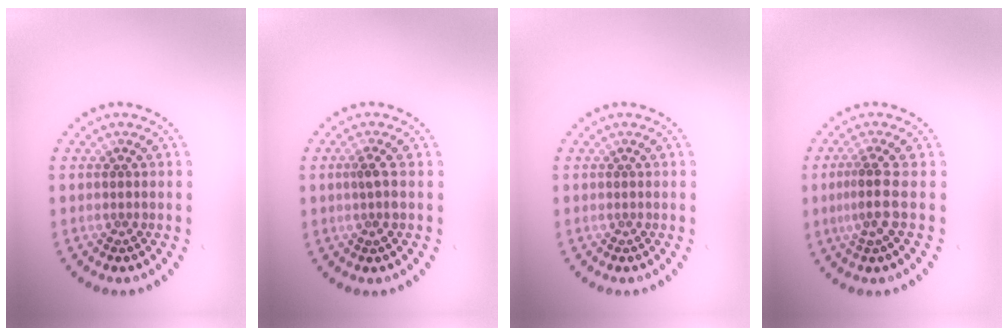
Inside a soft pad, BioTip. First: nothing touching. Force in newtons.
{"total": 1.2, "press": 1.0, "slide": 0.7}
{"total": 0.0}
{"total": 2.6, "press": 2.0, "slide": 1.7}